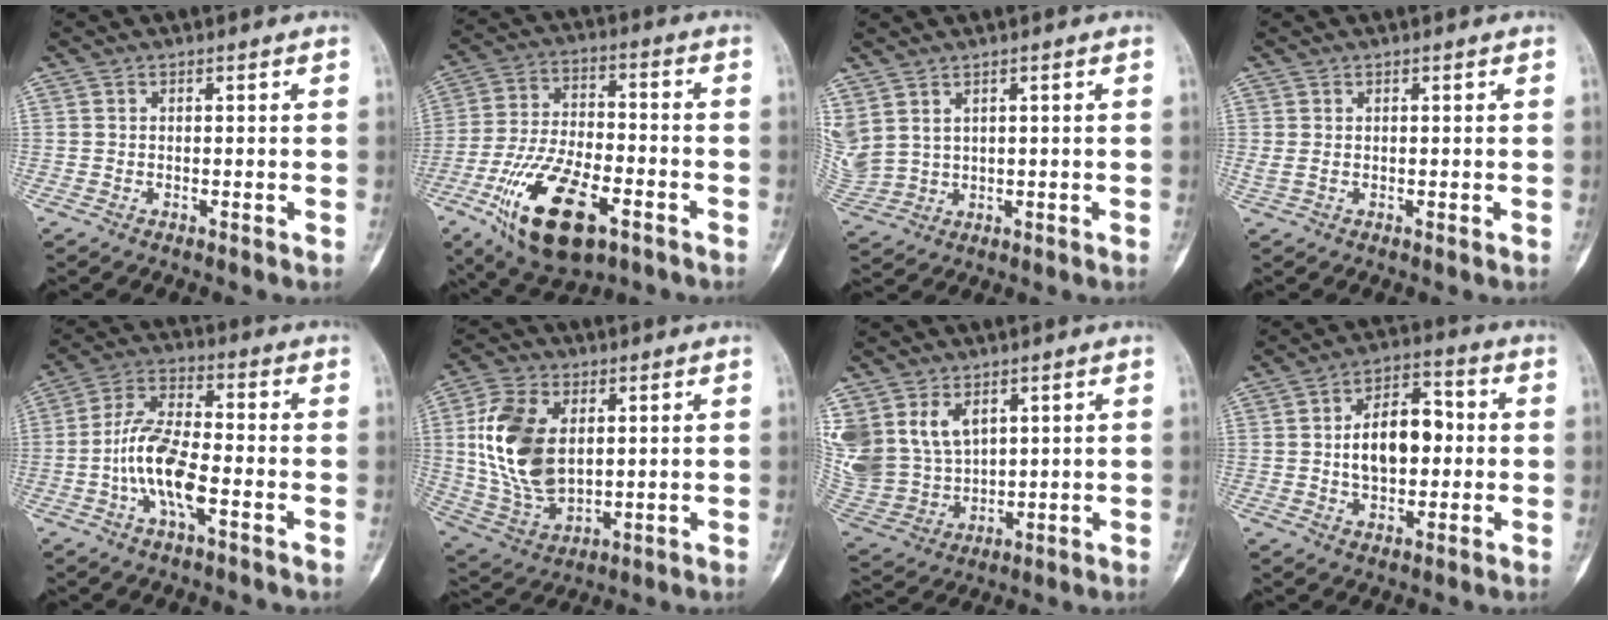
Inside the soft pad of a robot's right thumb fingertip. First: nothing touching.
{"total": 18.6, "force": [-8.6, 8.6, 14.1], "torque": [-0.257, 0.029, -0.144]}
{"total": 7.3, "force": [3.2, 4.8, 4.6], "torque": [-0.119, -0.006, 0.081]}
{"total": 1.4, "force": [0.1, 0.6, 1.2], "torque": [-0.030, 0.001, 0.008]}
{"total": 11.3, "force": [-3.3, 4.1, 10.0], "torque": [-0.207, 0.029, -0.068]}
{"total": 17.1, "force": [2.7, 10.6, 13.1], "torque": [-0.251, -0.011, 0.061]}
{"total": 16.1, "force": [6.3, 11.8, 9.1], "torque": [-0.209, -0.005, 0.151]}
{"total": 12.1, "force": [0.2, 7.3, 9.7], "torque": [-0.133, 0.024, 0.001]}